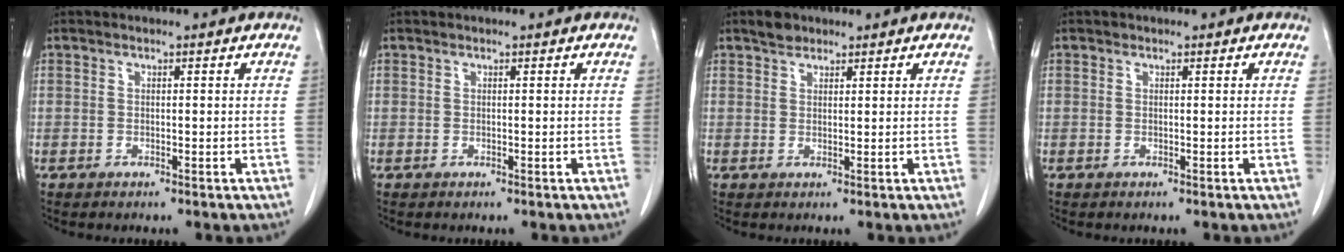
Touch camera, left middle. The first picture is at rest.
{"total": 0.0}
{"total": 2.1, "force": [1.7, 1.1, 0.6], "torque": [-0.016, 0.005, 0.029]}
{"total": 0.0}